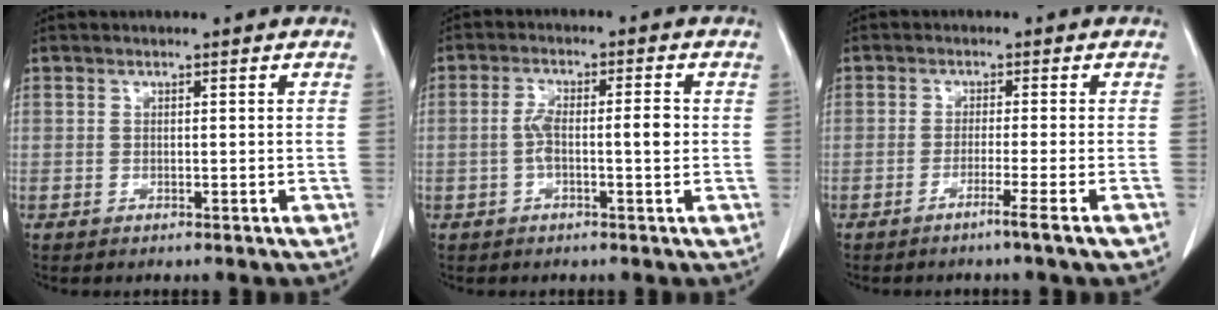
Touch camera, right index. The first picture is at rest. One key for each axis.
{"total": 5.3, "fx": -0.5, "fy": 1.2, "fz": 5.2, "tx": -0.098, "ty": 0.016, "tz": -0.009}
{"total": 4.5, "fx": -2.7, "fy": -1.1, "fz": 3.3, "tx": -0.042, "ty": -0.008, "tz": -0.042}